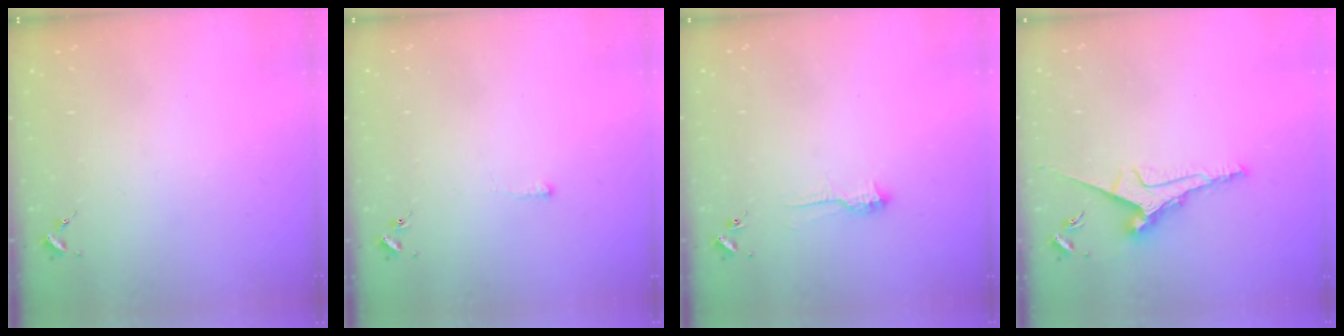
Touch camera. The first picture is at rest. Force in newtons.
{"total": 2.6, "press": 2.6, "slide": 0.4}
{"total": 6.6, "press": 6.5, "slide": 0.8}
{"total": 9.2, "press": 9.2, "slide": 0.5}